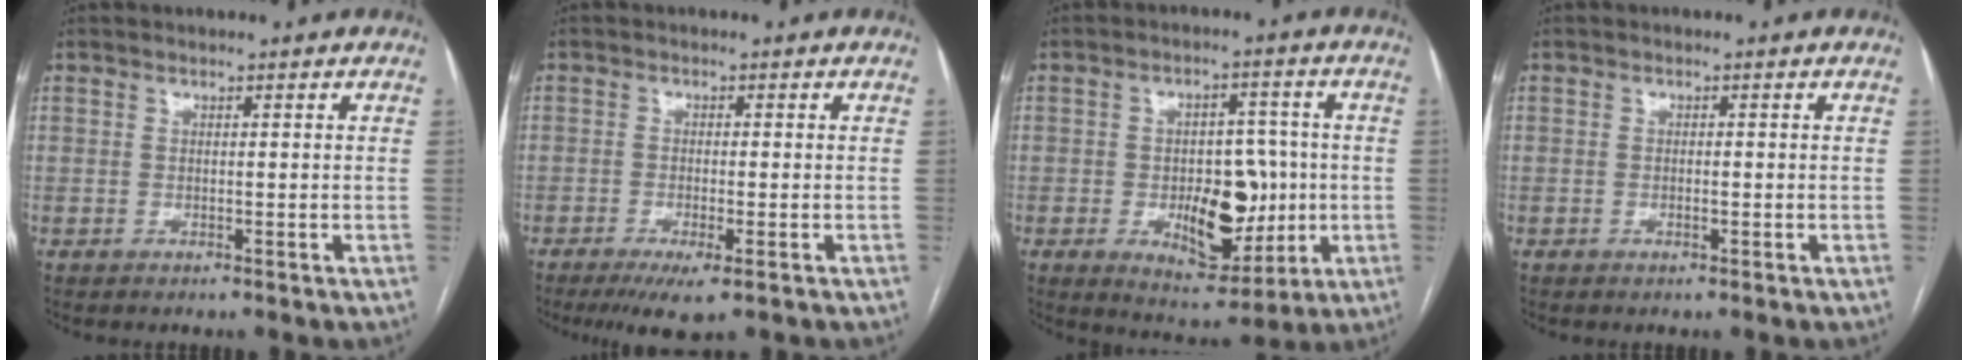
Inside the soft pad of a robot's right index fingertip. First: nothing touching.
{"total": 5.2, "force": [-3.0, 0.7, 4.2], "torque": [-0.069, -0.014, -0.047]}
{"total": 11.9, "force": [-1.9, 6.1, 10.1], "torque": [-0.148, 0.009, -0.017]}
{"total": 1.0, "force": [-0.3, 0.3, 0.9], "torque": [-0.018, -0.001, -0.004]}